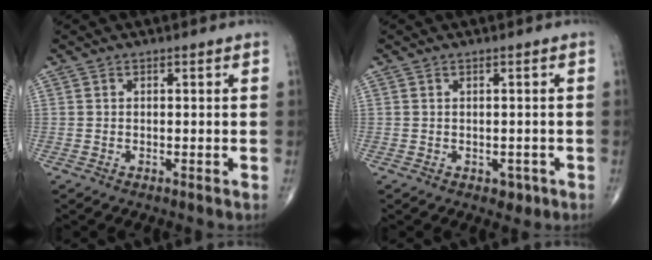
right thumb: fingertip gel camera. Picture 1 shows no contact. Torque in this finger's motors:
{"motor_torque": [0.47, 0.33, 0.02, 0.11, 0.05]}